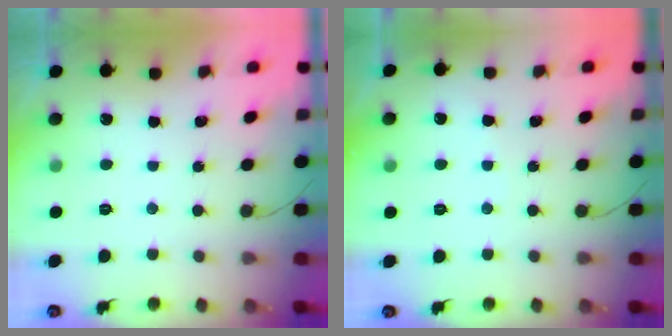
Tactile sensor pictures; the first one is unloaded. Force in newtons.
{"total": 2.7, "press": 2.7, "slide": 0.3}